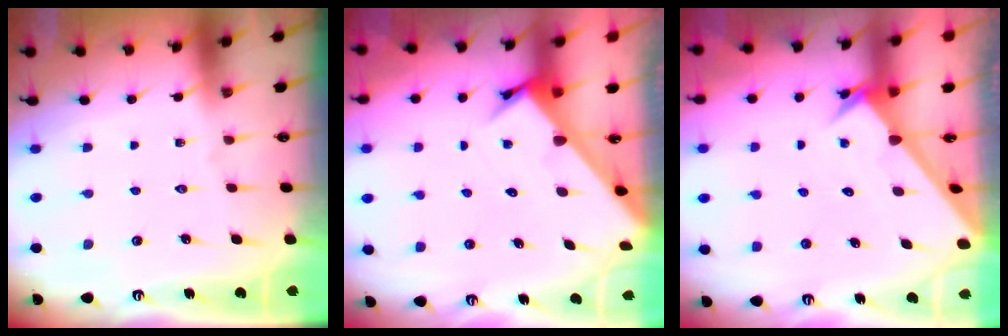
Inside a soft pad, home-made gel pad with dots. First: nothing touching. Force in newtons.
{"total": 3.5, "press": 3.5, "slide": 0.1}
{"total": 2.9, "press": 2.9, "slide": 0.1}